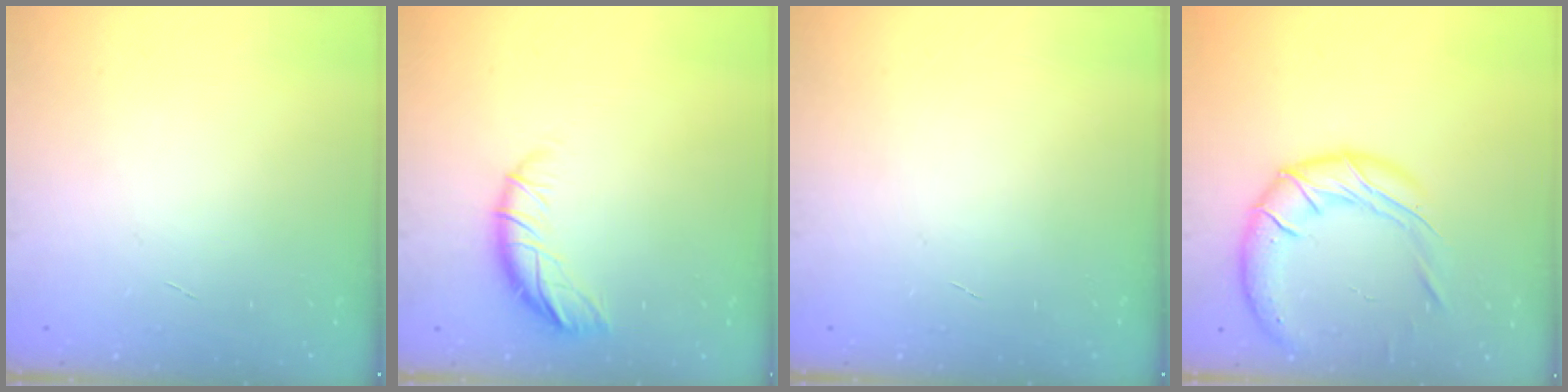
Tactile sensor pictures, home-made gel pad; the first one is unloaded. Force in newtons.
{"total": 9.0, "press": 8.9, "slide": 0.6}
{"total": 0.0}
{"total": 16.9, "press": 16.6, "slide": 3.2}